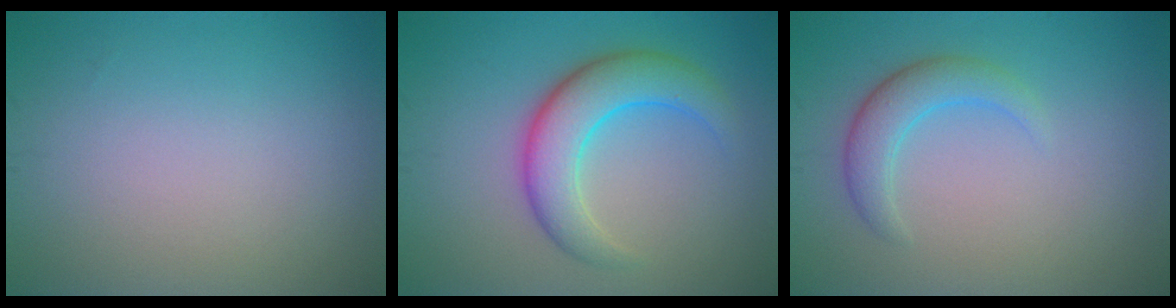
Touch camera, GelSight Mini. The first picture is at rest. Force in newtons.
{"total": 5.7, "press": 5.7, "slide": 0.3}
{"total": 2.9, "press": 2.9, "slide": 0.1}